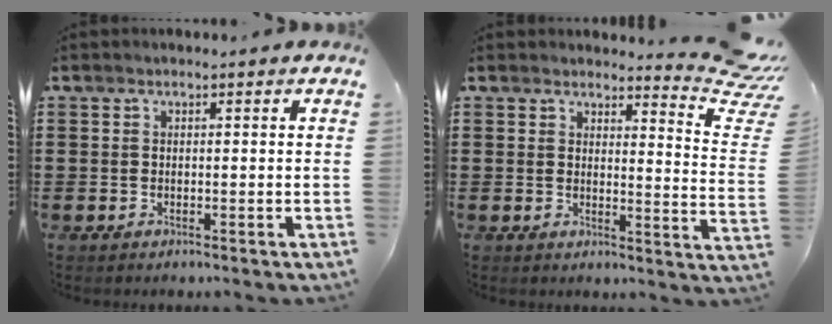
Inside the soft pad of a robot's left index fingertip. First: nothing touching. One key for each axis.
{"total": 5.8, "fx": 5.0, "fy": 0.8, "fz": 2.9, "tx": -0.037, "ty": -0.039, "tz": 0.080}